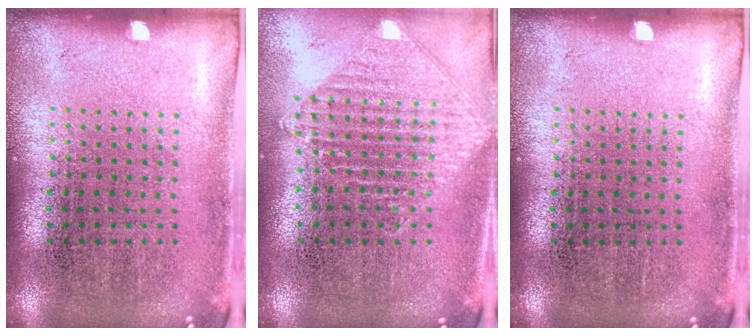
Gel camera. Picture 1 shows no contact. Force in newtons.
{"total": 1.0, "press": 1.0, "slide": 0.1}
{"total": 0.0}